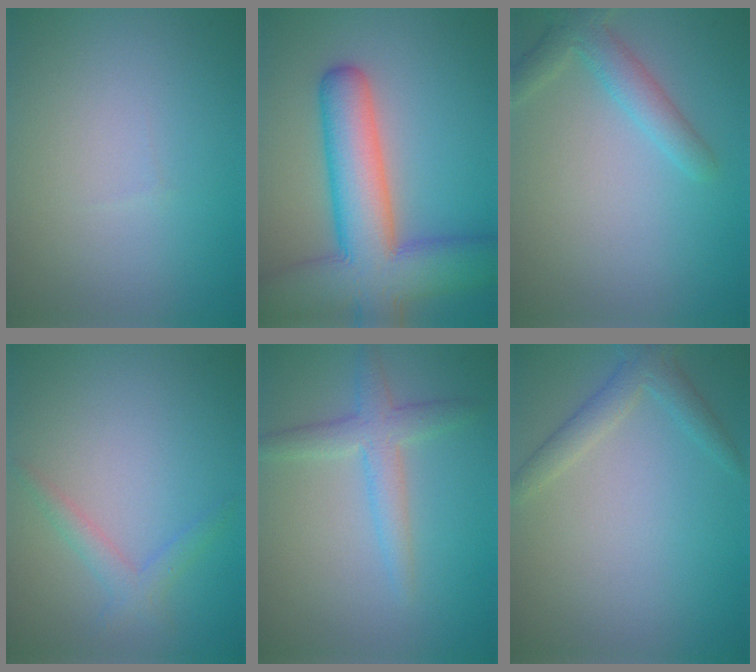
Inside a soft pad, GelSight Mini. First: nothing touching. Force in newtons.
{"total": 11.0, "press": 11.0, "slide": 0.6}
{"total": 3.0, "press": 3.0, "slide": 0.2}
{"total": 1.8, "press": 1.8, "slide": 0.1}
{"total": 2.9, "press": 2.9, "slide": 0.0}
{"total": 2.2, "press": 2.2, "slide": 0.1}